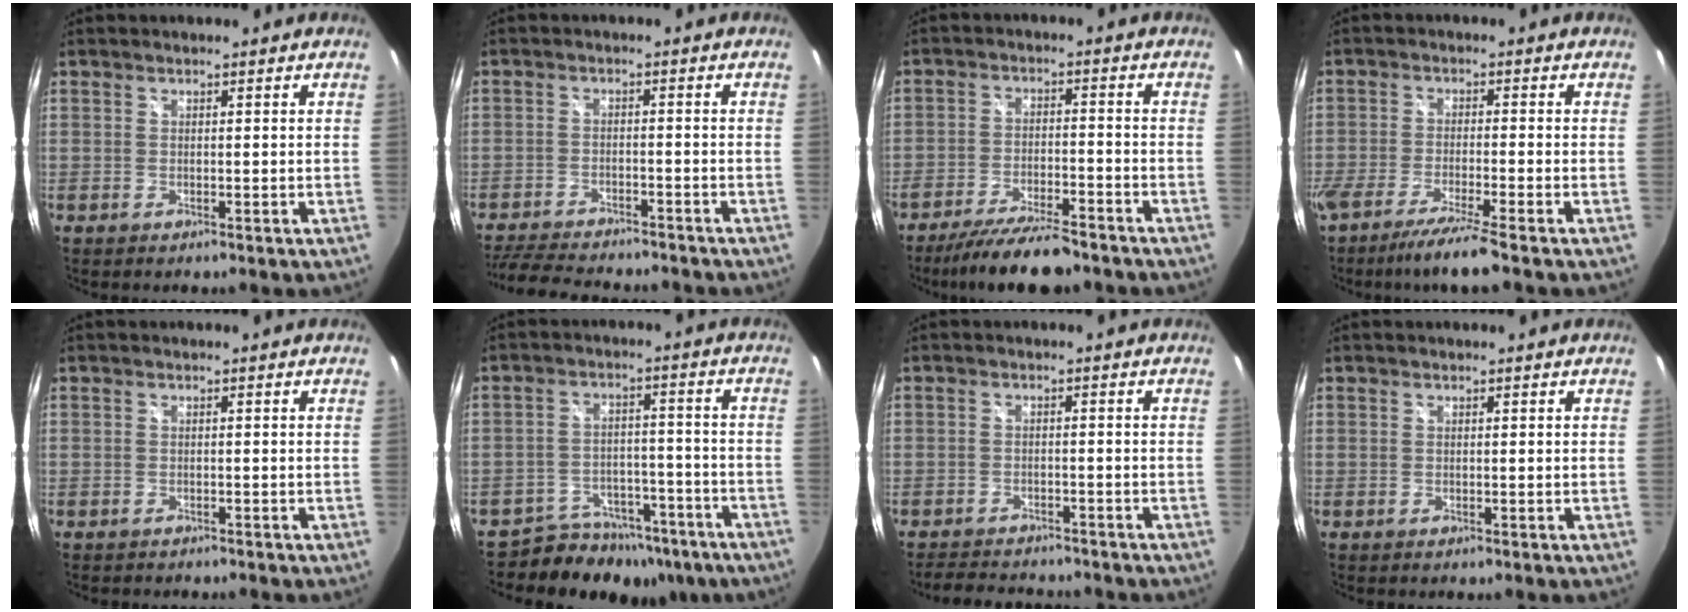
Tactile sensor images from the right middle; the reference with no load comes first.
{"total": 13.4, "force": [-11.8, 2.6, 5.7], "torque": [-0.123, -0.027, -0.182]}
{"total": 12.2, "force": [-10.4, 2.5, 5.9], "torque": [-0.127, -0.017, -0.168]}
{"total": 8.1, "force": [-6.5, -1.0, 4.8], "torque": [-0.099, -0.025, -0.111]}
{"total": 8.3, "force": [-8.1, 1.9, -0.2], "torque": [0.010, 0.042, -0.115]}
{"total": 13.0, "force": [-10.2, 7.2, 3.5], "torque": [-0.080, 0.016, -0.134]}
{"total": 7.1, "force": [-6.5, 1.7, 2.1], "torque": [-0.055, -0.003, -0.097]}
{"total": 0.0}